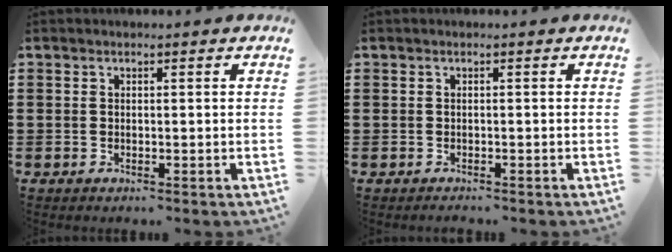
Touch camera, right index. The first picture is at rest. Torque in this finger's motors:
{"motor_torque": [0.50, 1.20, -0.78, -0.21]}